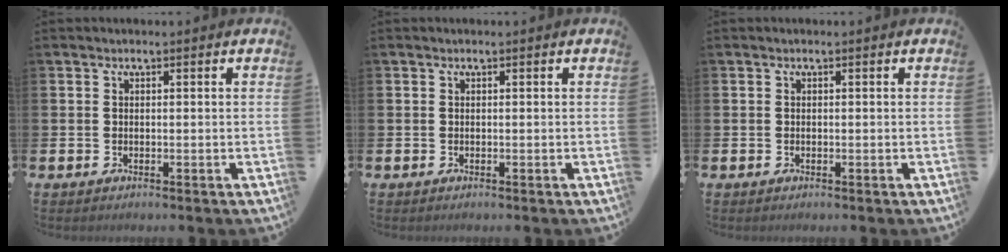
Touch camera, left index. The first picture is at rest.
{"total": 0.0}
{"total": 0.0}